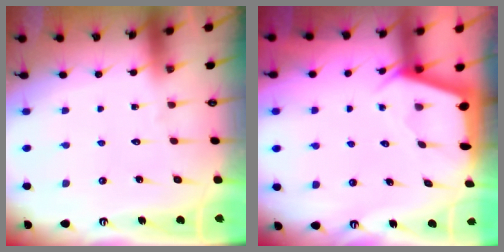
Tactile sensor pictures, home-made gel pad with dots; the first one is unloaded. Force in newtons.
{"total": 2.4, "press": 2.4, "slide": 0.3}